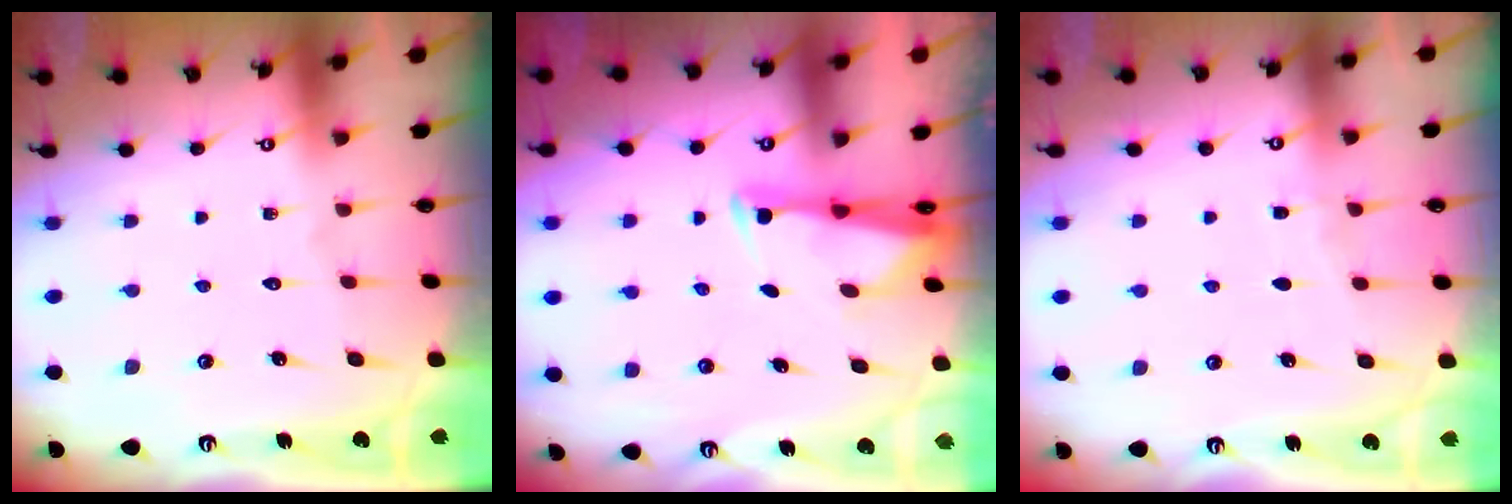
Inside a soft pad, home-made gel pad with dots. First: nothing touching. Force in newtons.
{"total": 2.9, "press": 2.8, "slide": 0.7}
{"total": 3.7, "press": 3.7, "slide": 0.3}